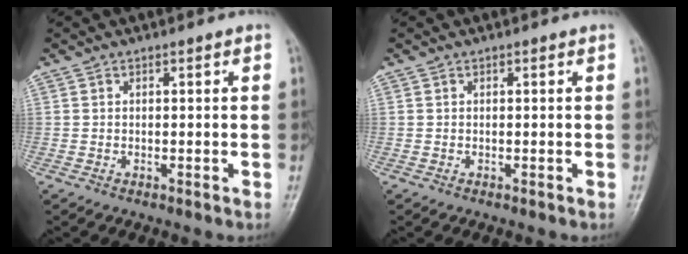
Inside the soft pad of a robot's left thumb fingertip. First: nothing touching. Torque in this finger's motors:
{"motor_torque": [0.00, 0.00, -0.11, -0.14, 0.00]}